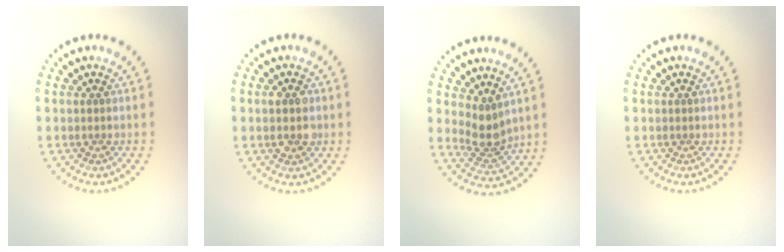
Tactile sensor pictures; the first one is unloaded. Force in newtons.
{"total": 2.6, "press": 2.6, "slide": 0.3}
{"total": 2.7, "press": 2.0, "slide": 1.8}
{"total": 0.0}